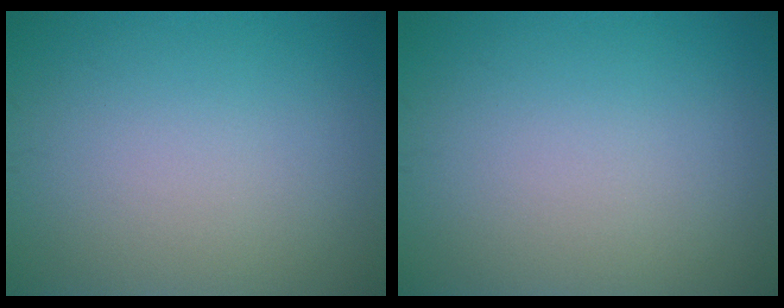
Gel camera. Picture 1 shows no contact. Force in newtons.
{"total": 0.0}